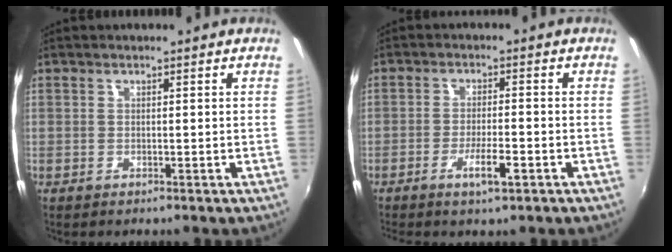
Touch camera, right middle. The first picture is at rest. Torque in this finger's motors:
{"motor_torque": [1.08, -1.06, 0.14, 0.11]}